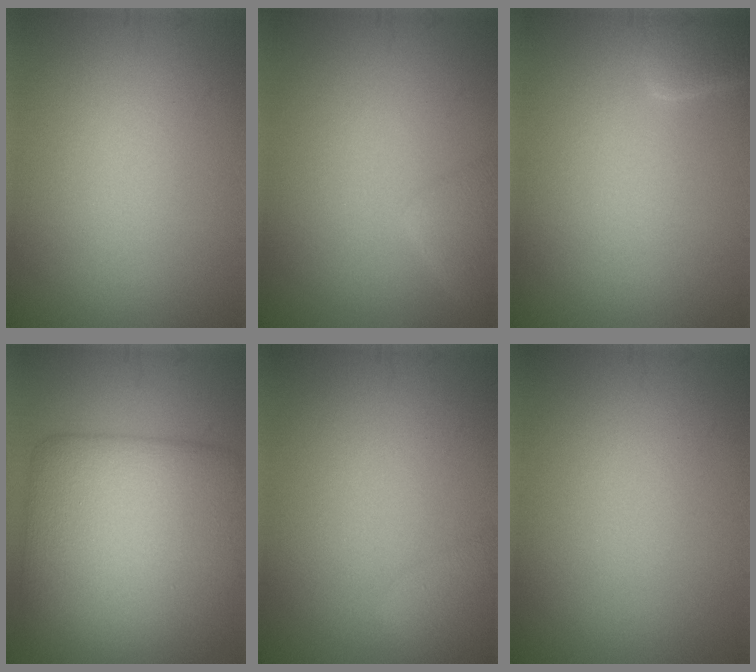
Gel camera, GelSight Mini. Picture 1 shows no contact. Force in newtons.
{"total": 2.0, "press": 2.0, "slide": 0.1}
{"total": 2.4, "press": 2.4, "slide": 0.2}
{"total": 12.5, "press": 12.5, "slide": 0.4}
{"total": 2.5, "press": 2.5, "slide": 0.2}
{"total": 0.0}